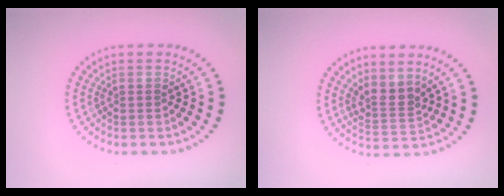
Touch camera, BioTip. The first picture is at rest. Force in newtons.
{"total": 2.5, "press": 1.8, "slide": 1.7}